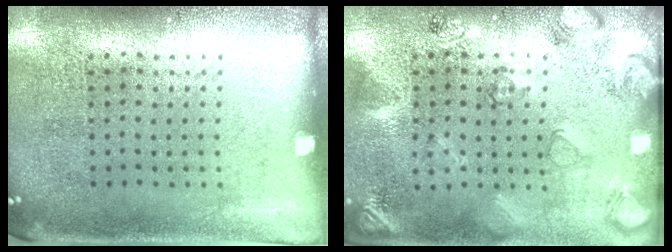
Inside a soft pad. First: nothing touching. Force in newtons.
{"total": 2.6, "press": 1.8, "slide": 1.9}